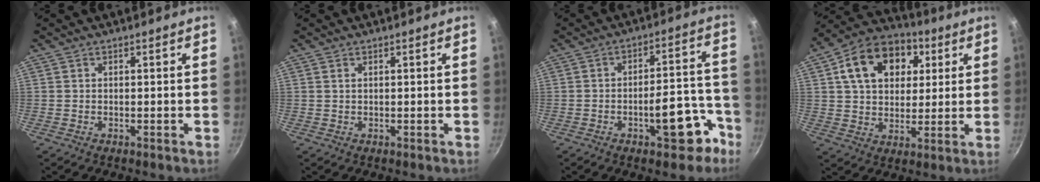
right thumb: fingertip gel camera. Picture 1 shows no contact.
{"total": 0.5, "force": [0.3, 0.3, 0.3], "torque": [-0.006, 0.001, 0.005]}
{"total": 12.0, "force": [-5.9, 5.2, 9.0], "torque": [-0.076, 0.063, -0.073]}
{"total": 17.6, "force": [5.9, 12.6, 10.8], "torque": [-0.155, 0.013, 0.087]}